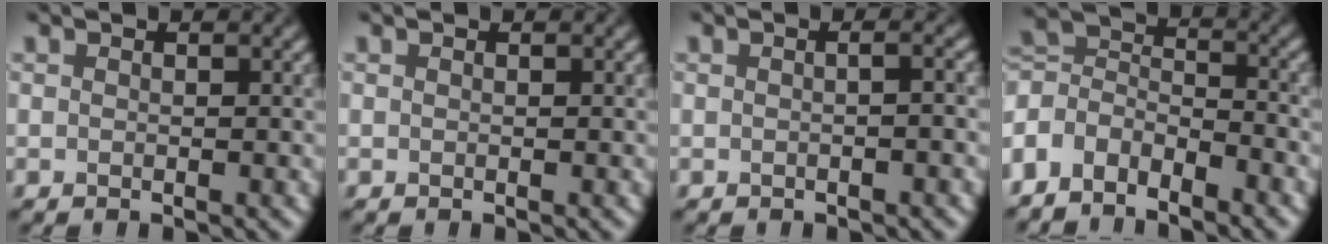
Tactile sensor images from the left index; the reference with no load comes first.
{"total": 0.0}
{"total": 3.5, "force": [0.4, 2.0, 2.9], "torque": [0.005, 0.018, -0.029]}
{"total": 4.5, "force": [-3.6, 2.3, 1.5], "torque": [-0.029, 0.003, -0.074]}